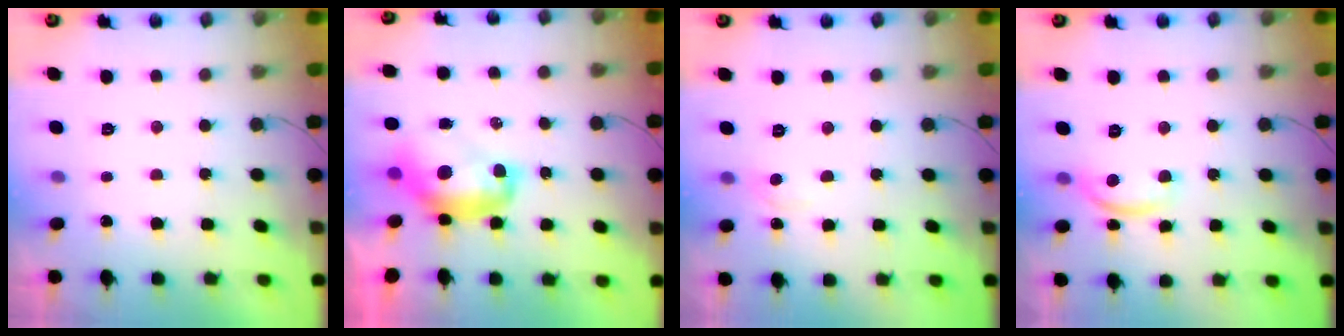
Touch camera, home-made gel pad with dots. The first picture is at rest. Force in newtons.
{"total": 10.1, "press": 10.0, "slide": 1.1}
{"total": 5.4, "press": 5.3, "slide": 0.7}
{"total": 10.0, "press": 10.0, "slide": 0.6}